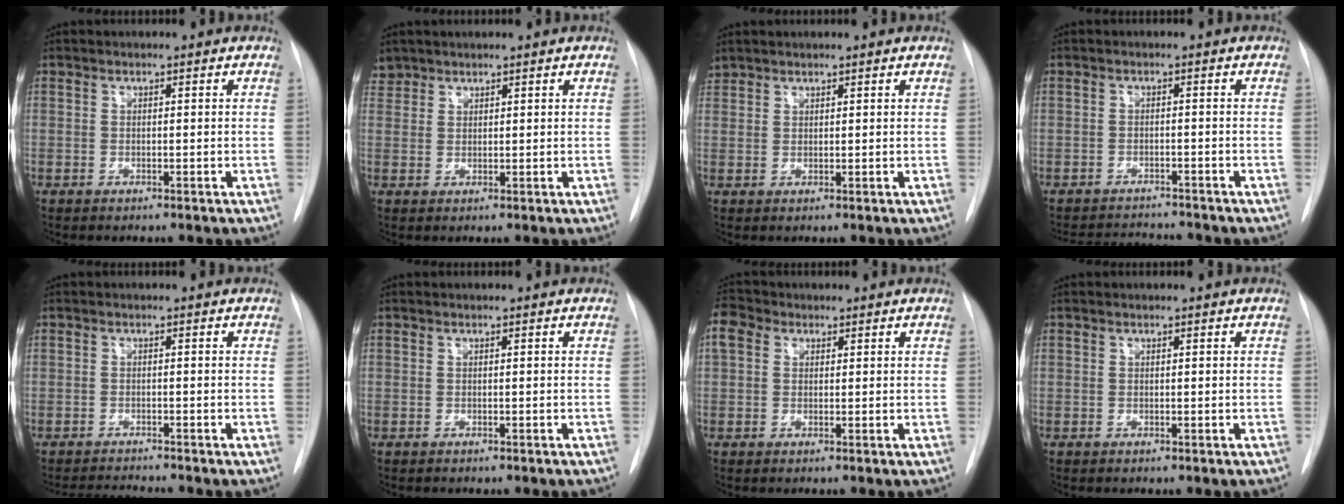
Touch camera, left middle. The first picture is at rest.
{"total": 2.5, "force": [2.1, 1.3, -0.3], "torque": [0.008, 0.010, 0.041]}
{"total": 2.0, "force": [1.8, 0.8, -0.2], "torque": [0.003, 0.011, 0.036]}
{"total": 6.1, "force": [-6.0, 0.6, 0.9], "torque": [-0.012, -0.001, -0.087]}
{"total": 3.4, "force": [-3.3, -0.7, 0.4], "torque": [-0.008, -0.016, -0.054]}
{"total": 1.0, "force": [-0.9, 0.3, 0.5], "torque": [-0.013, -0.002, -0.009]}
{"total": 3.3, "force": [1.2, 2.6, 1.7], "torque": [-0.042, 0.019, 0.021]}
{"total": 0.0}